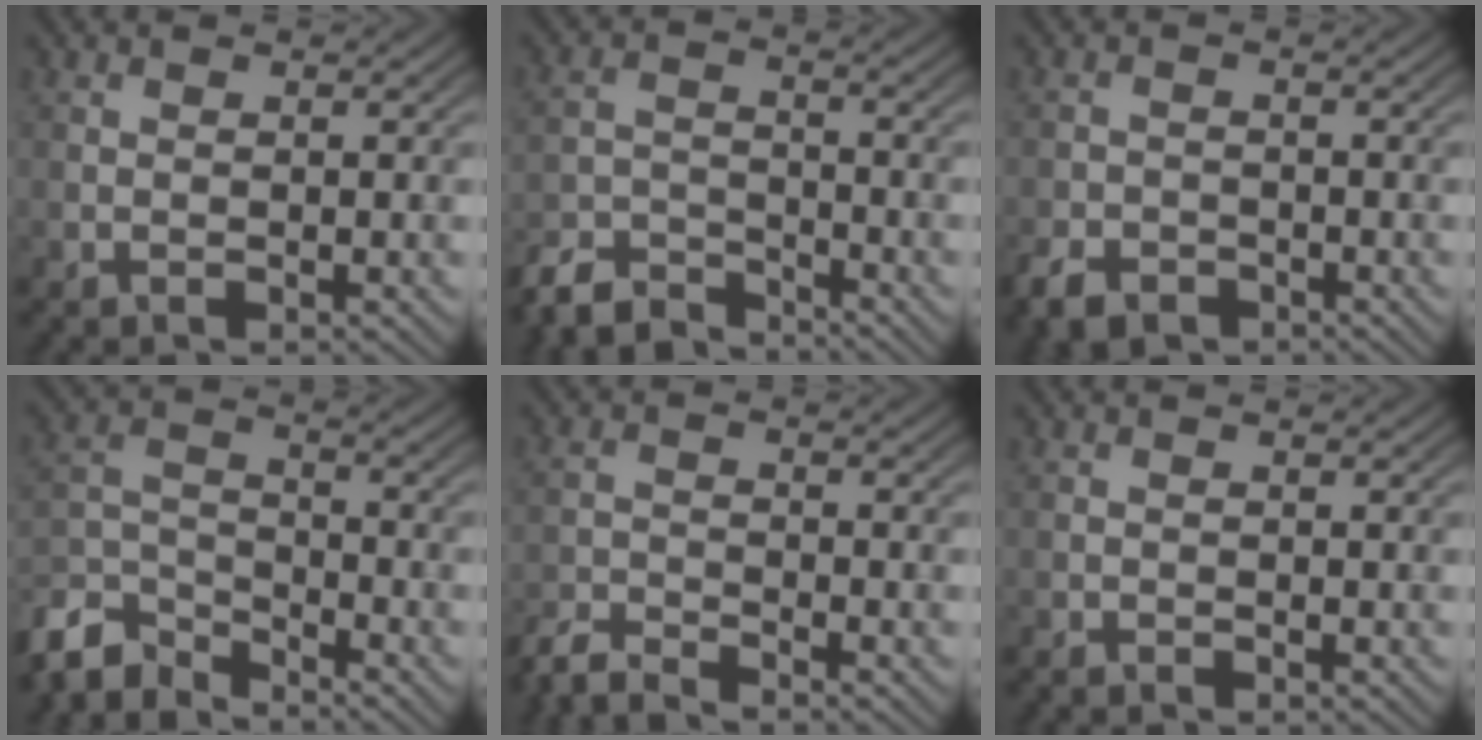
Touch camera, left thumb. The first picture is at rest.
{"total": 6.2, "force": [-5.7, 1.6, 1.8], "torque": [-0.034, -0.010, -0.119]}
{"total": 3.8, "force": [-2.7, 2.1, 1.6], "torque": [-0.032, -0.008, -0.058]}
{"total": 7.8, "force": [-6.6, 2.8, 2.9], "torque": [-0.066, -0.006, -0.148]}
{"total": 4.2, "force": [-3.9, 0.5, 1.4], "torque": [-0.029, -0.008, -0.086]}
{"total": 0.6, "force": [-0.6, 0.1, 0.2], "torque": [-0.002, -0.002, -0.011]}